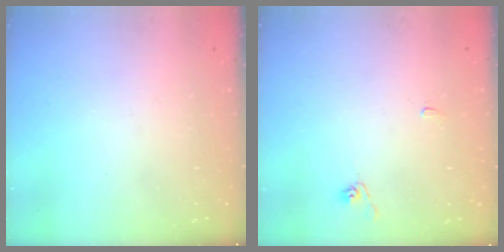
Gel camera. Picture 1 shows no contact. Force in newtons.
{"total": 2.7, "press": 2.7, "slide": 0.2}